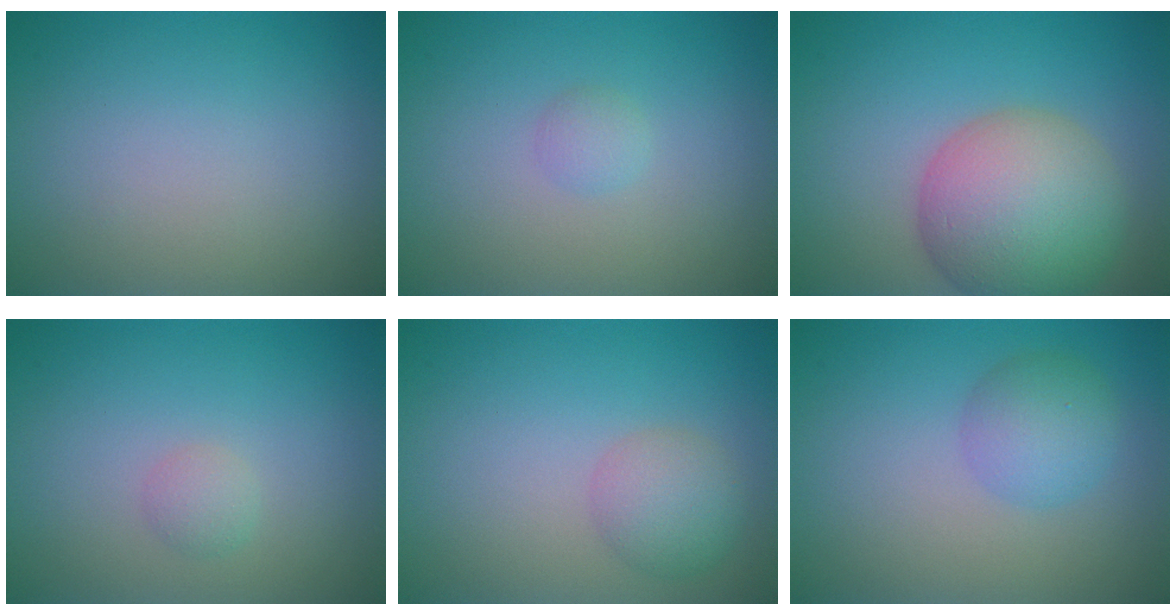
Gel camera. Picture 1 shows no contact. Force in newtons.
{"total": 1.0, "press": 1.0, "slide": 0.0}
{"total": 9.0, "press": 9.0, "slide": 0.5}
{"total": 1.1, "press": 1.1, "slide": 0.0}
{"total": 2.8, "press": 2.8, "slide": 0.1}
{"total": 3.0, "press": 3.0, "slide": 0.1}